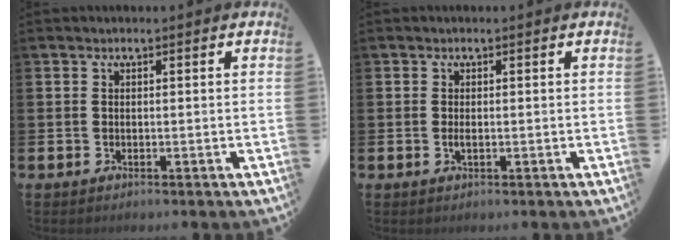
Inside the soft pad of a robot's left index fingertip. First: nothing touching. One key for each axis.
{"total": 0.8, "fx": -0.1, "fy": 0.3, "fz": 0.8, "tx": -0.021, "ty": 0.003, "tz": -0.001}